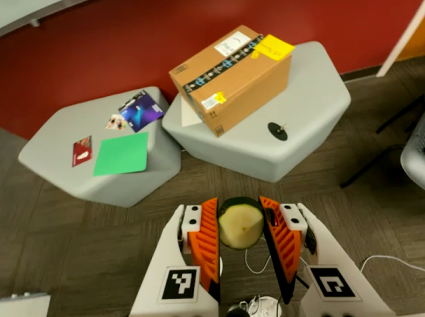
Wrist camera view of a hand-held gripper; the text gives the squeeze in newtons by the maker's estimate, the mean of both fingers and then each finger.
{"total": 12.0, "left": 12.2, "right": 11.9}